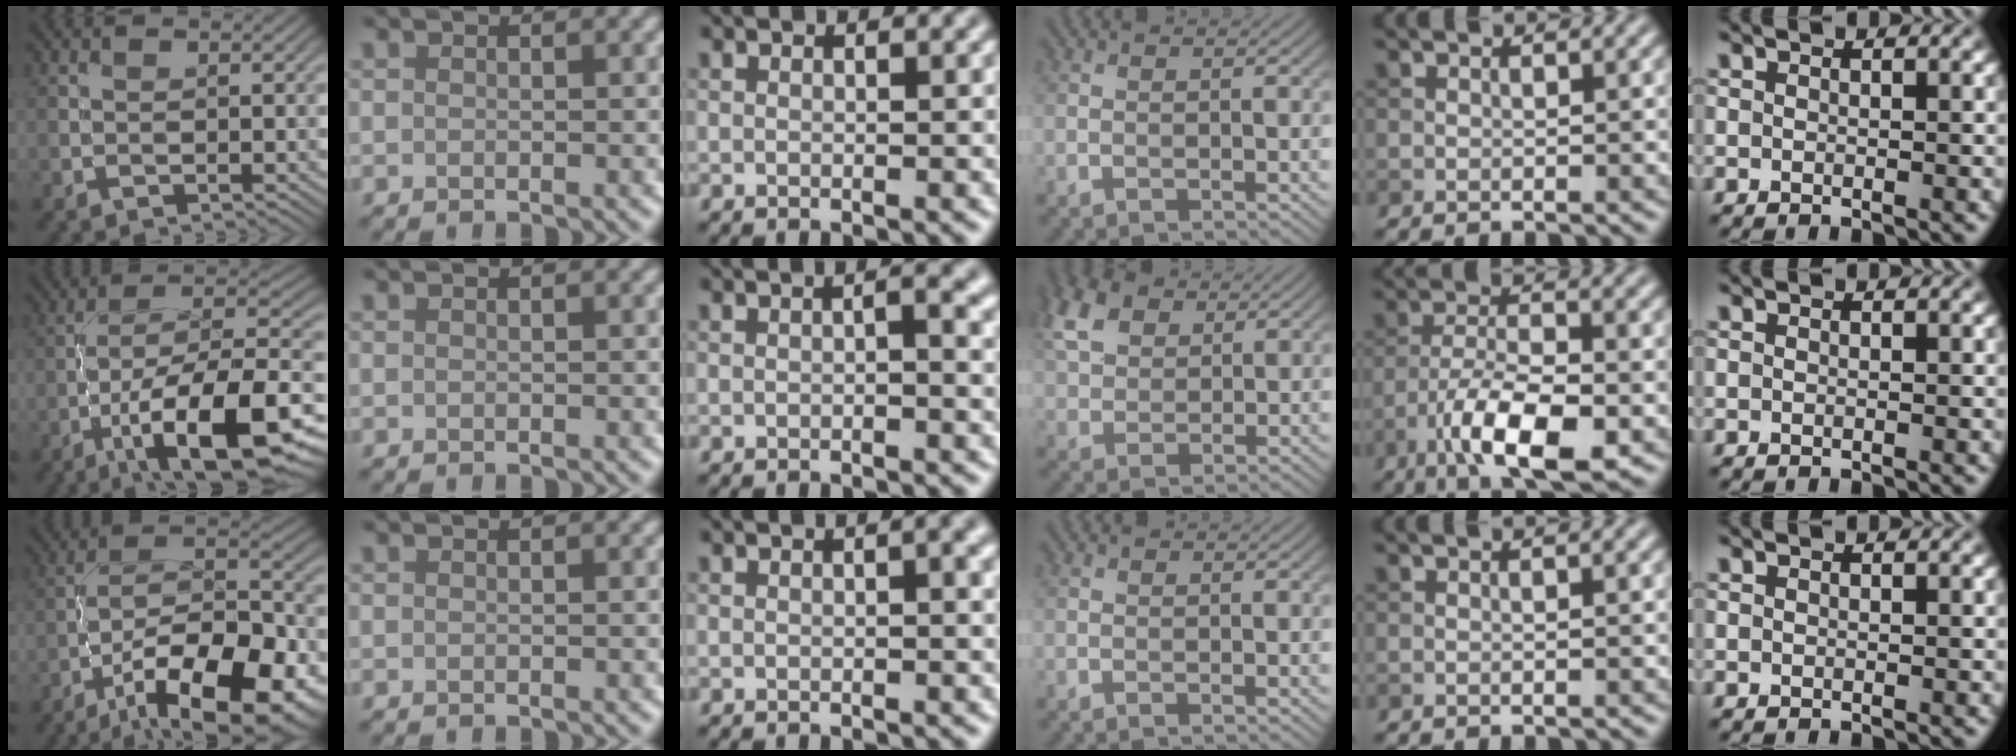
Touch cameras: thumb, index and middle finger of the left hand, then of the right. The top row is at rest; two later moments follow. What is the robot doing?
{"motion": "unscrew", "object": "medicine bottle"}